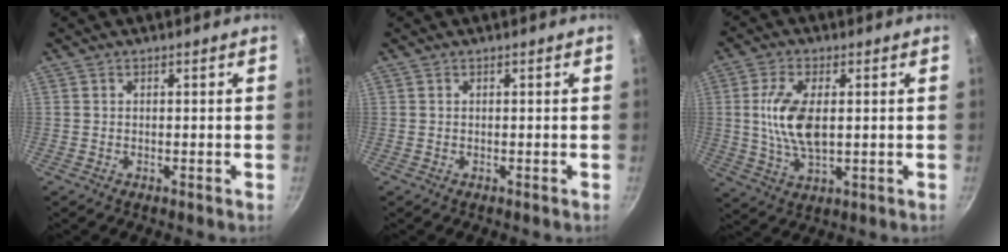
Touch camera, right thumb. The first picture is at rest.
{"total": 0.0}
{"total": 10.2, "force": [0.9, 4.9, 8.9], "torque": [-0.173, -0.003, 0.019]}